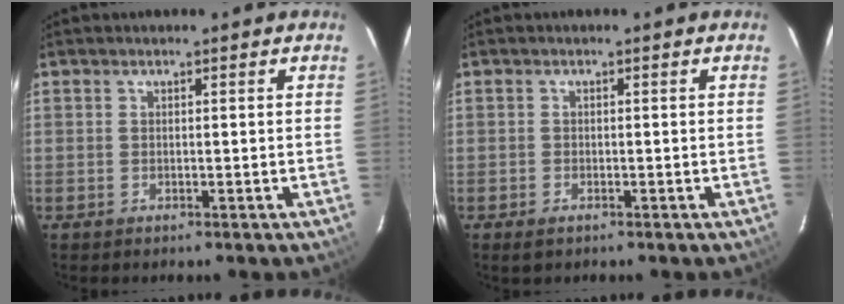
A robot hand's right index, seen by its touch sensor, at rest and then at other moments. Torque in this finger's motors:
{"motor_torque": [0.33, -0.28, 0.06, -0.02]}